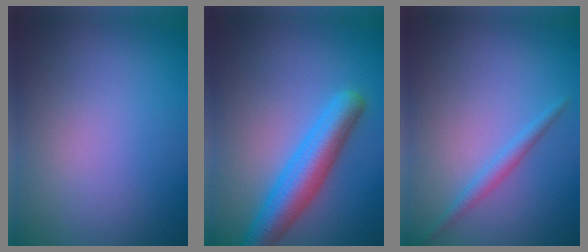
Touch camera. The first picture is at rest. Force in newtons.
{"total": 5.1, "press": 5.1, "slide": 0.2}
{"total": 1.4, "press": 1.4, "slide": 0.0}